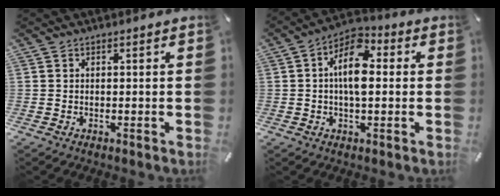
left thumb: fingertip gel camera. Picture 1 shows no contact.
{"total": 9.9, "force": [0.7, 5.3, 8.4], "torque": [-0.141, 0.001, 0.009]}